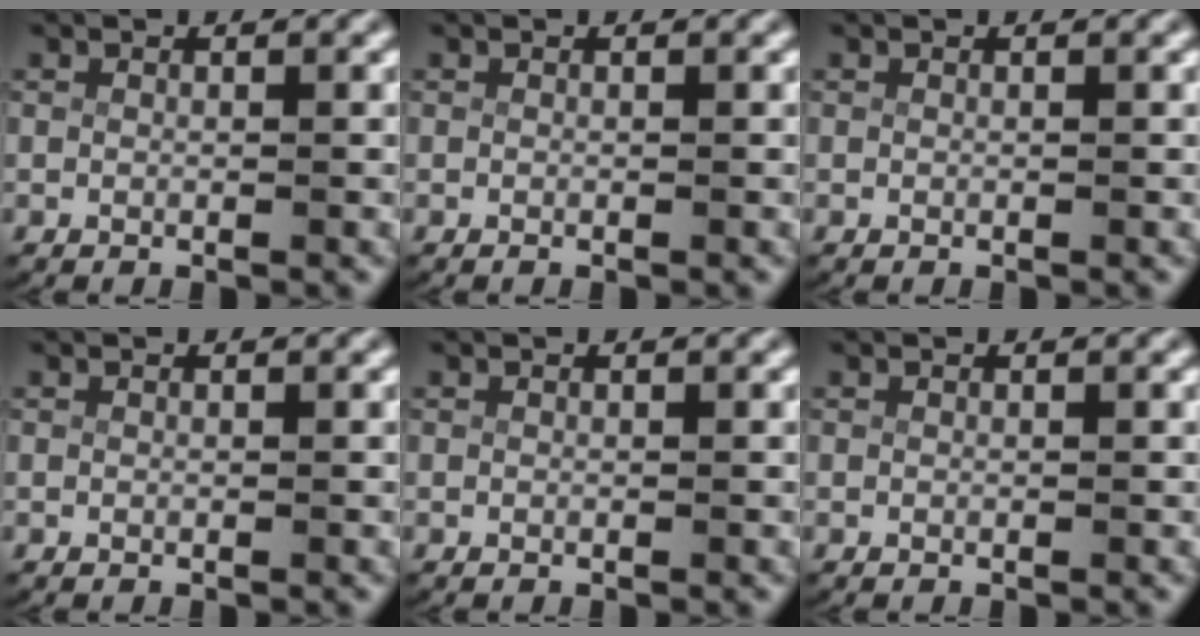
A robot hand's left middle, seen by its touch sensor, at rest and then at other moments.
{"total": 0.0}
{"total": 0.0}
{"total": 0.0}
{"total": 0.0}
{"total": 0.0}